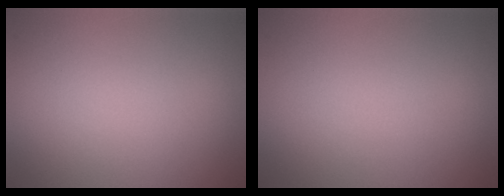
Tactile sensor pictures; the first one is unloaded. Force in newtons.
{"total": 0.0}